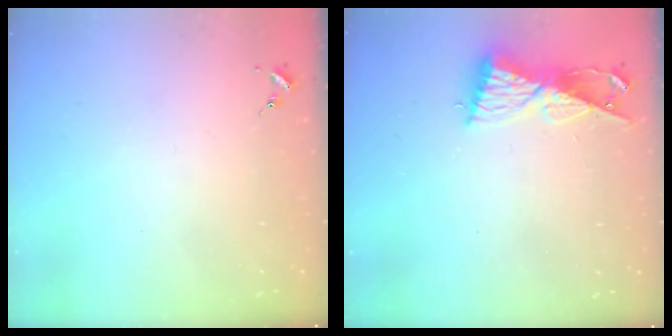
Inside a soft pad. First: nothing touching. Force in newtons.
{"total": 9.1, "press": 9.1, "slide": 0.7}